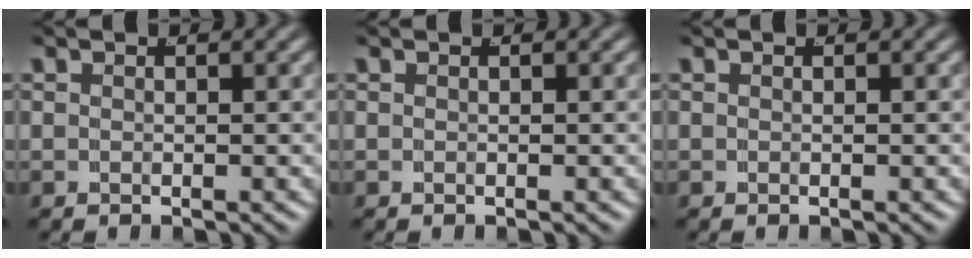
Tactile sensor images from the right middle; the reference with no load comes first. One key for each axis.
{"total": 0.0}
{"total": 0.0}